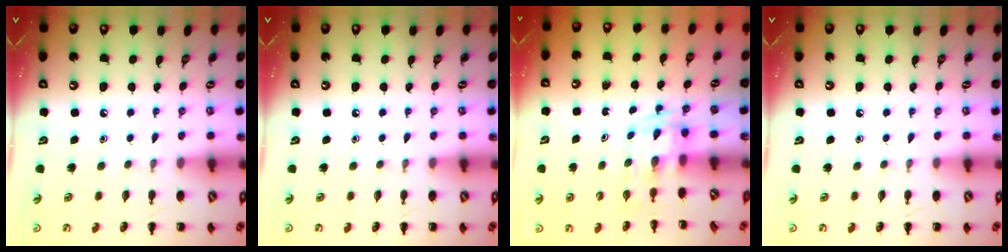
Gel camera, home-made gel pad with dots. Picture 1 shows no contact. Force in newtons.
{"total": 0.0}
{"total": 2.8, "press": 2.5, "slide": 1.3}
{"total": 0.0}